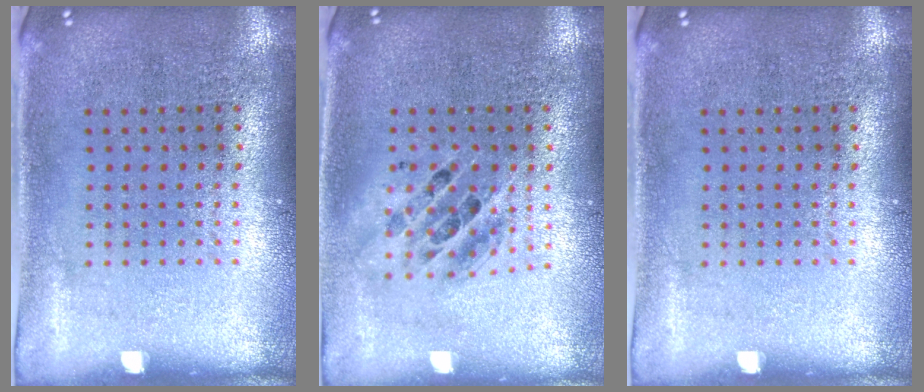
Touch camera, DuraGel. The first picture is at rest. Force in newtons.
{"total": 1.3, "press": 1.1, "slide": 0.6}
{"total": 0.0}